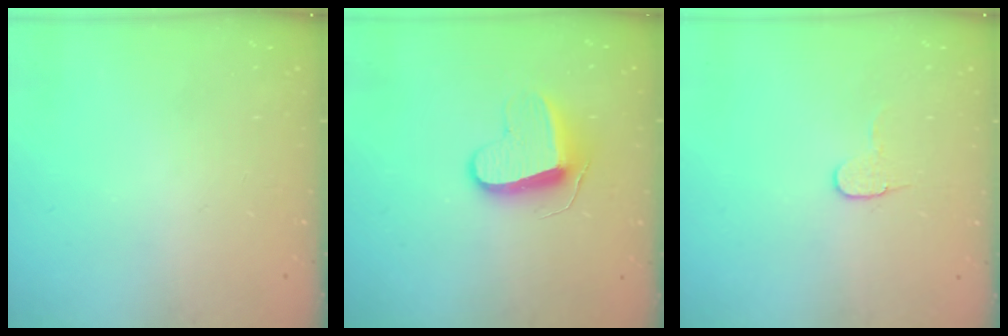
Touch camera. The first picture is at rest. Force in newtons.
{"total": 11.2, "press": 11.1, "slide": 0.8}
{"total": 6.1, "press": 6.0, "slide": 0.5}